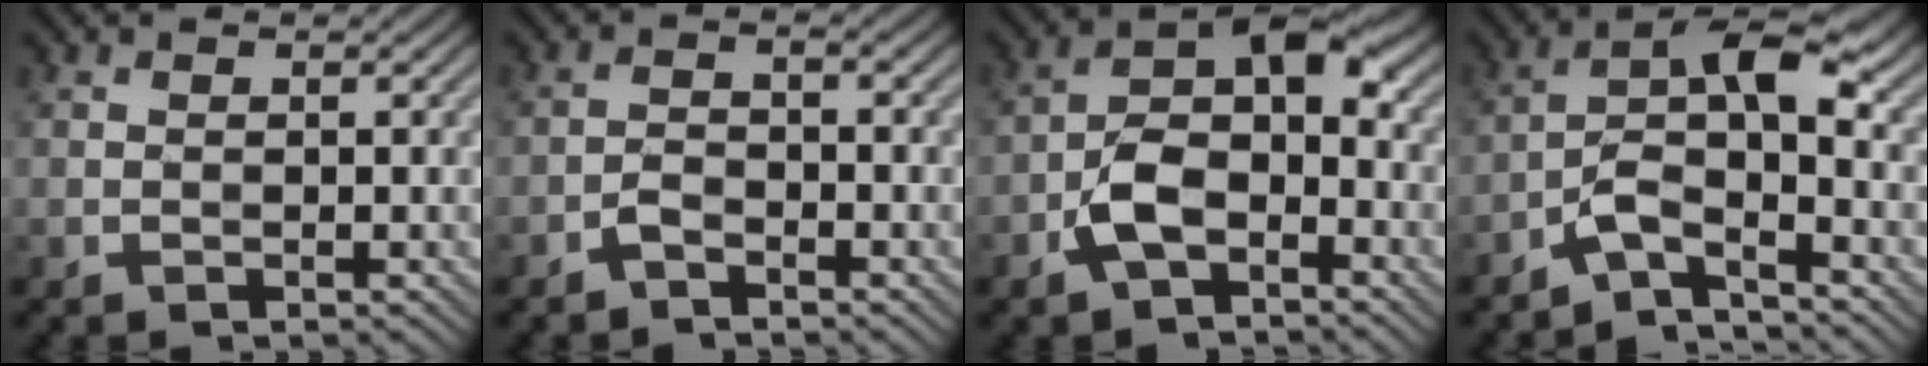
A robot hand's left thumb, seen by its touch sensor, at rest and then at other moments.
{"total": 2.0, "force": [-1.6, 0.6, 1.0], "torque": [-0.022, 0.004, -0.037]}
{"total": 7.3, "force": [-3.0, 3.9, 5.5], "torque": [-0.098, 0.008, -0.067]}
{"total": 6.3, "force": [-3.0, 1.8, 5.3], "torque": [-0.095, 0.012, -0.068]}